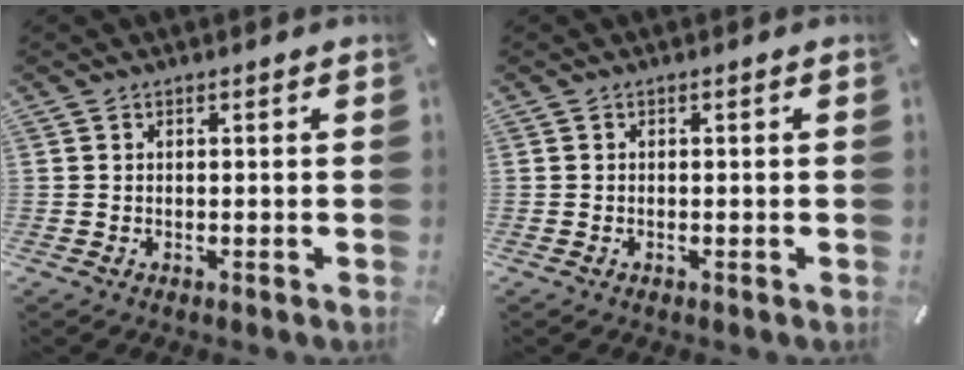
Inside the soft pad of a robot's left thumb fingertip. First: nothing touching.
{"total": 0.0}